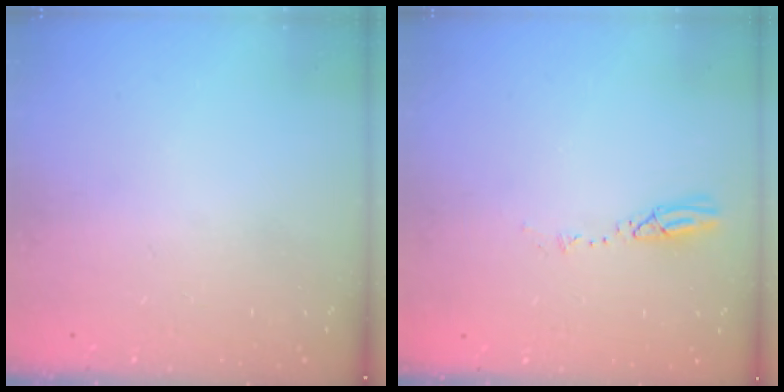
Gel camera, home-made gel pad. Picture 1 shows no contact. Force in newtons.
{"total": 3.9, "press": 3.8, "slide": 0.4}